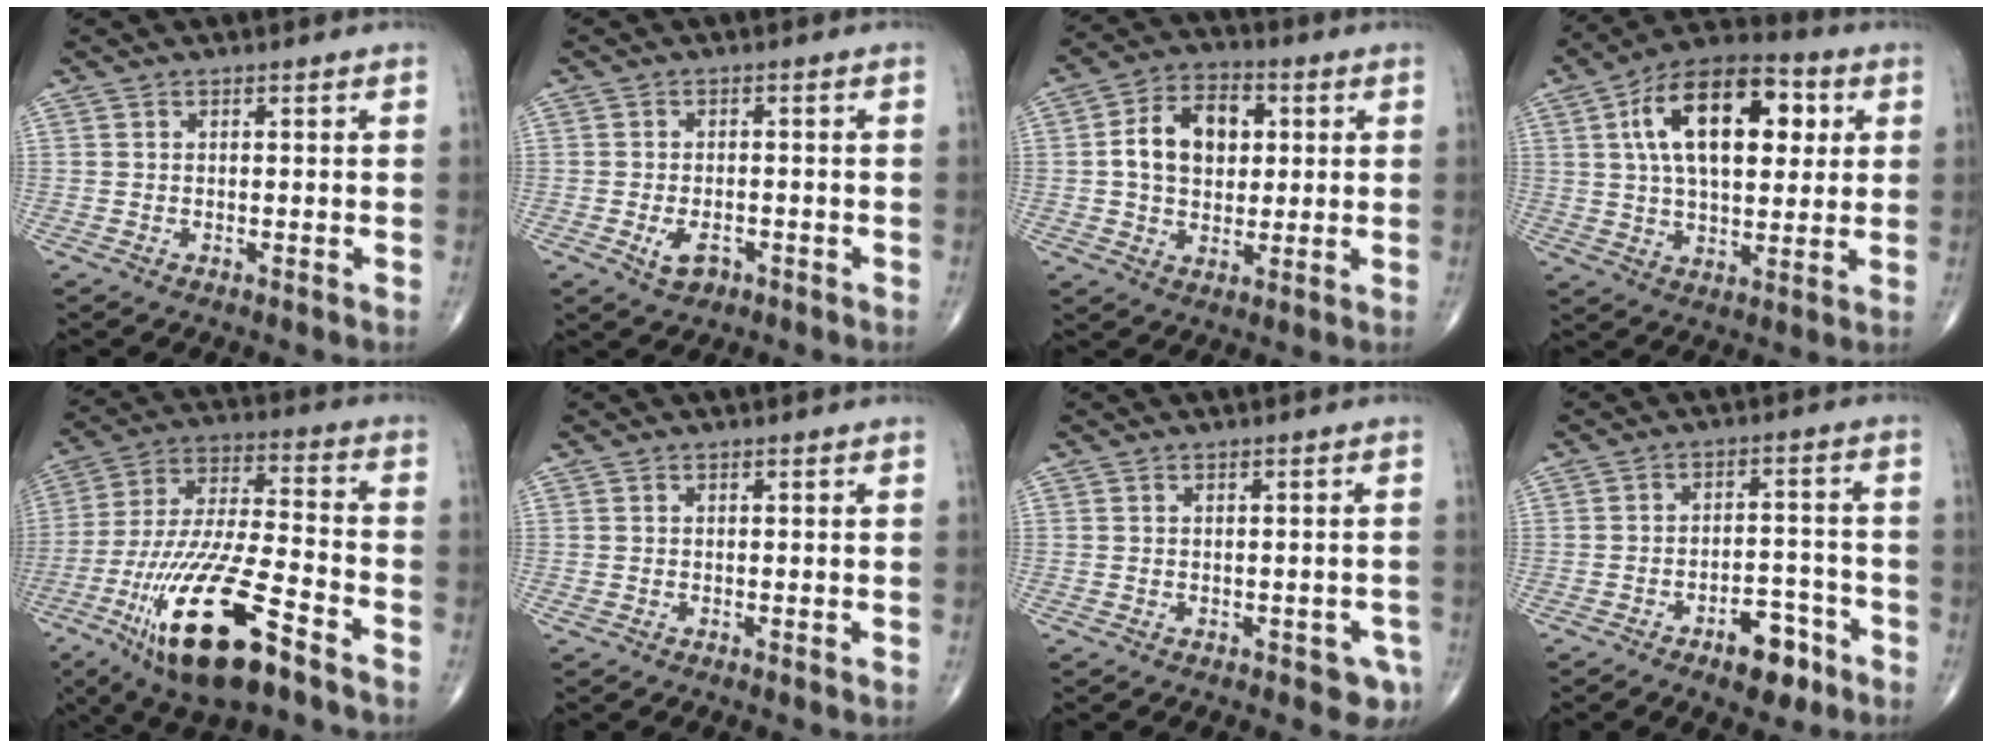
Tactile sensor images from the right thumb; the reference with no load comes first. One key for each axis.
{"total": 3.7, "fx": -1.6, "fy": 2.1, "fz": 2.5, "tx": -0.040, "ty": 0.005, "tz": -0.025}
{"total": 11.9, "fx": 1.8, "fy": 8.2, "fz": 8.4, "tx": -0.118, "ty": 0.011, "tz": 0.027}
{"total": 20.1, "fx": 5.4, "fy": 10.6, "fz": 16.3, "tx": -0.238, "ty": 0.009, "tz": 0.082}
{"total": 22.8, "fx": -12.0, "fy": 6.3, "fz": 18.3, "tx": -0.390, "ty": 0.034, "tz": -0.216}
{"total": 0.7, "fx": -0.1, "fy": 0.3, "fz": 0.6, "tx": -0.011, "ty": 0.000, "tz": -0.001}
{"total": 3.5, "fx": -1.6, "fy": 1.9, "fz": 2.4, "tx": -0.014, "ty": 0.008, "tz": -0.016}
{"total": 7.9, "fx": -4.8, "fy": 3.9, "fz": 4.9, "tx": -0.046, "ty": 0.038, "tz": -0.069}